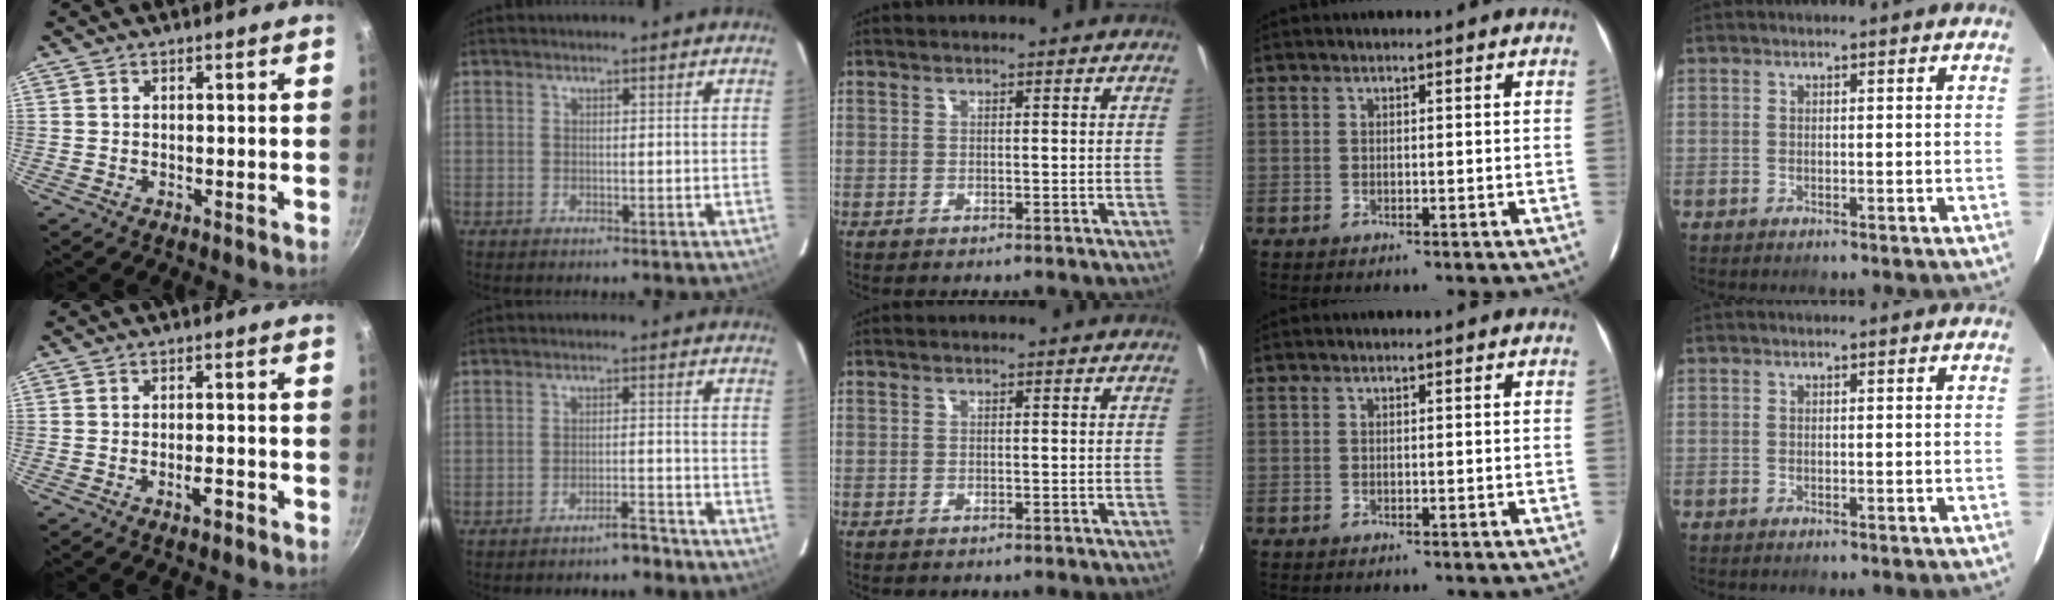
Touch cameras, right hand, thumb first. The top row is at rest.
{"thumb": {"total": 2.9, "force": [-1.7, 0.9, 2.1], "torque": [-0.026, 0.014, -0.027]}, "index": {"total": 3.5, "force": [-3.1, 0.7, 1.4], "torque": [-0.032, 0.006, -0.041]}}